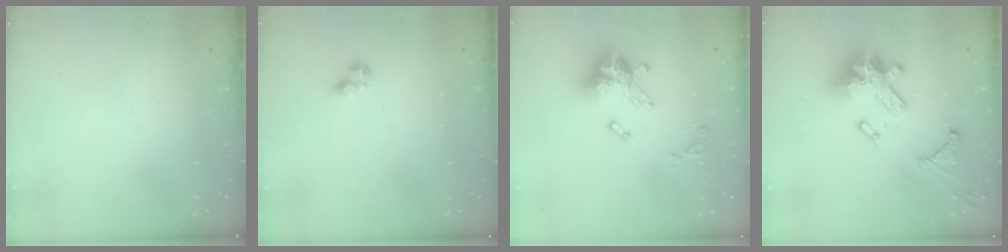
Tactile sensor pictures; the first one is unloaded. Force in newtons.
{"total": 3.5, "press": 3.5, "slide": 0.4}
{"total": 15.2, "press": 15.1, "slide": 1.7}
{"total": 18.7, "press": 18.6, "slide": 1.9}